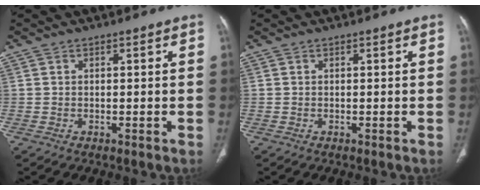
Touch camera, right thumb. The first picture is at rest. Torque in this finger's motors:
{"motor_torque": [0.00, 0.00, -0.01, 0.00, 0.01]}